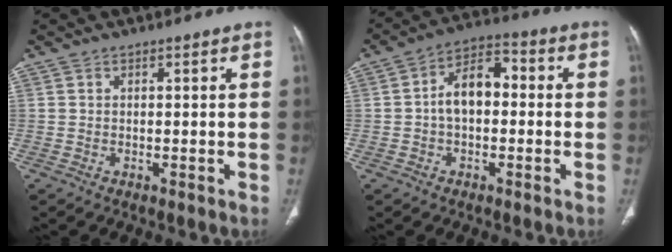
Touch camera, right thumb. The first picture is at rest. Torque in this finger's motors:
{"motor_torque": [1.06, 1.30, 1.13, -0.26, 0.08]}